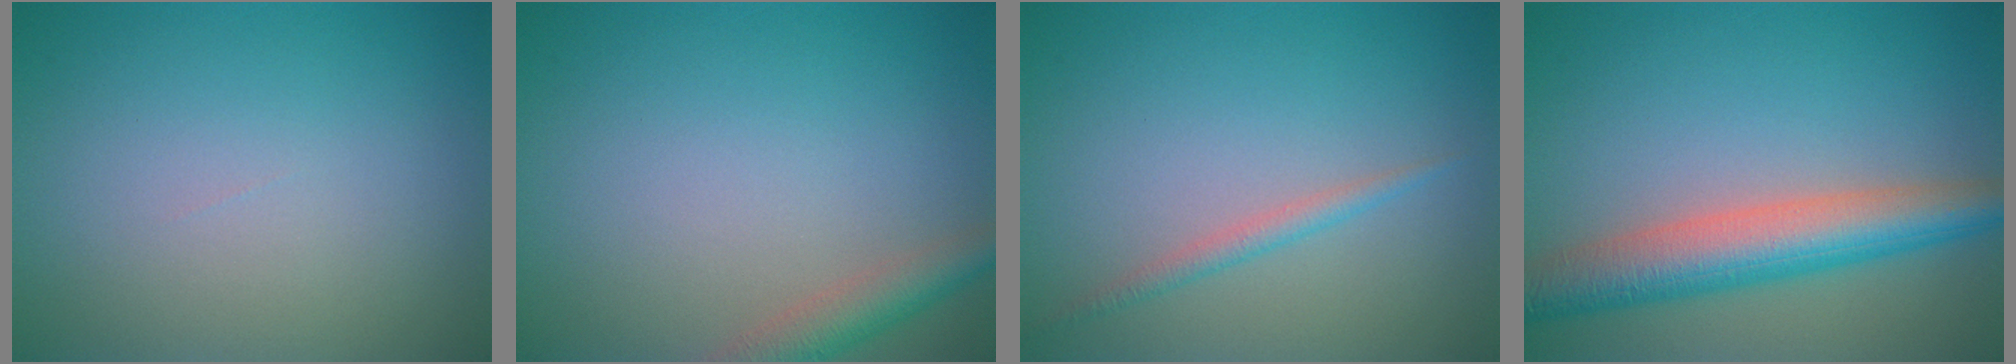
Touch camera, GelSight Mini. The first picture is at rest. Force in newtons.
{"total": 2.9, "press": 2.9, "slide": 0.2}
{"total": 1.3, "press": 1.3, "slide": 0.1}
{"total": 6.8, "press": 6.8, "slide": 0.2}